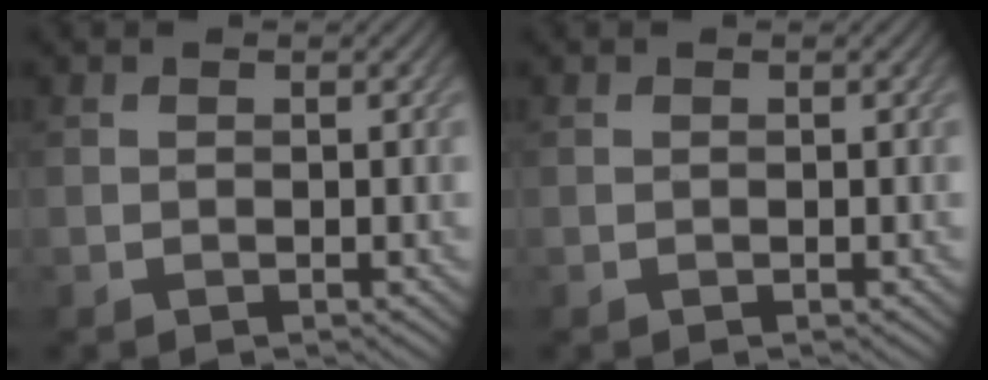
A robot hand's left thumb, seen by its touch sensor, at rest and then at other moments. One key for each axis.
{"total": 0.0}